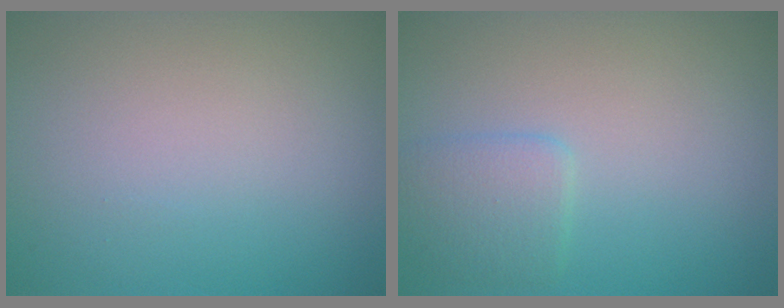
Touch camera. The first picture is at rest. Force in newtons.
{"total": 2.2, "press": 2.2, "slide": 0.1}